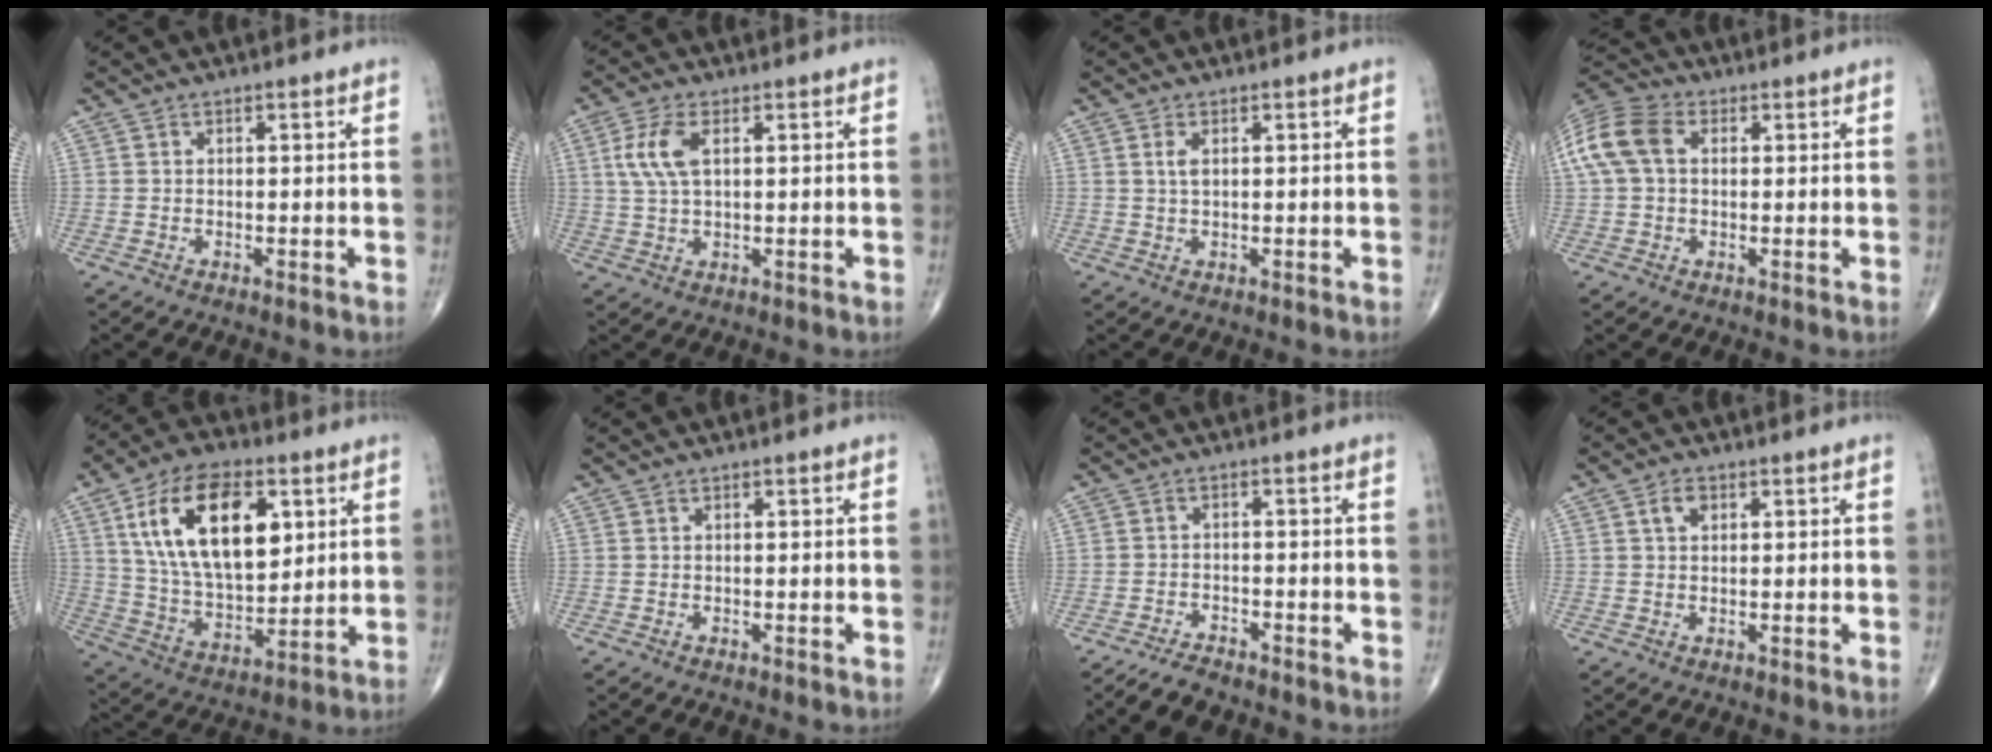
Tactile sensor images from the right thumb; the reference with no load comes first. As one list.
[{"total": 6.4, "force": [1.8, 2.9, 5.4], "torque": [-0.129, 0.003, 0.037]}, {"total": 1.9, "force": [0.7, 0.8, 1.6], "torque": [-0.036, 0.002, 0.016]}, {"total": 11.4, "force": [2.2, 7.9, 7.9], "torque": [-0.179, 0.032, 0.036]}, {"total": 21.3, "force": [7.1, 11.3, 16.7], "torque": [-0.265, -0.022, 0.129]}, {"total": 0.0}, {"total": 4.3, "force": [-3.8, 1.3, 1.4], "torque": [-0.034, 0.008, -0.070]}, {"total": 2.7, "force": [1.0, 1.7, 1.8], "torque": [-0.028, 0.003, 0.017]}]